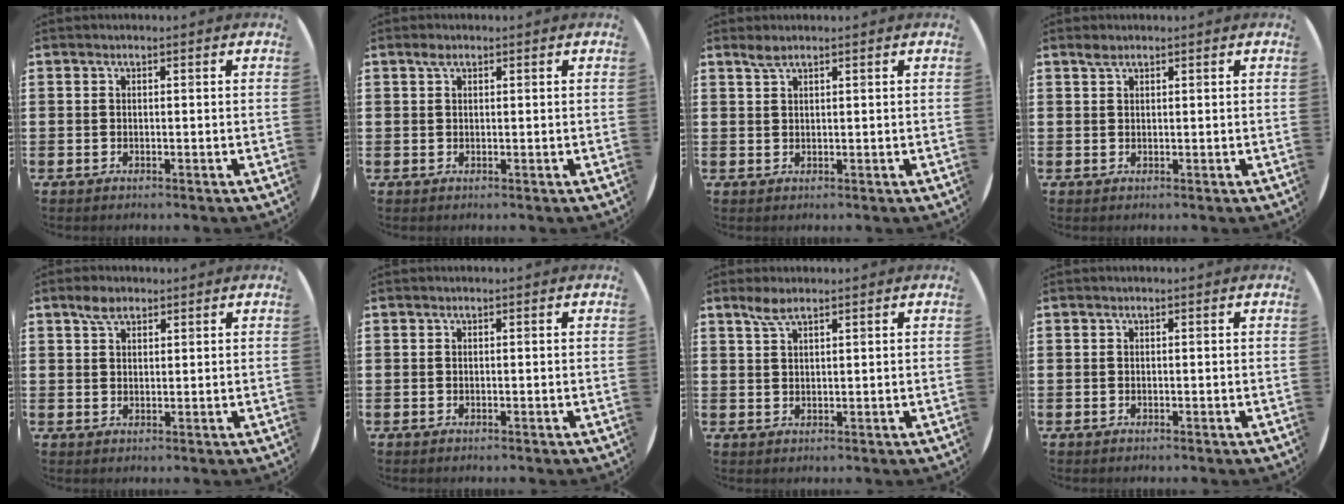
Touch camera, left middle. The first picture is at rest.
{"total": 1.0, "force": [0.6, 0.6, 0.6], "torque": [-0.012, 0.006, 0.010]}
{"total": 1.5, "force": [1.2, 0.1, 0.8], "torque": [-0.016, 0.003, 0.022]}
{"total": 1.0, "force": [0.9, 0.3, 0.4], "torque": [-0.009, 0.003, 0.016]}
{"total": 3.0, "force": [2.2, 1.5, 1.4], "torque": [-0.023, 0.004, 0.038]}
{"total": 0.0}
{"total": 2.6, "force": [2.0, 0.5, 1.6], "torque": [-0.036, 0.005, 0.036]}
{"total": 0.0}